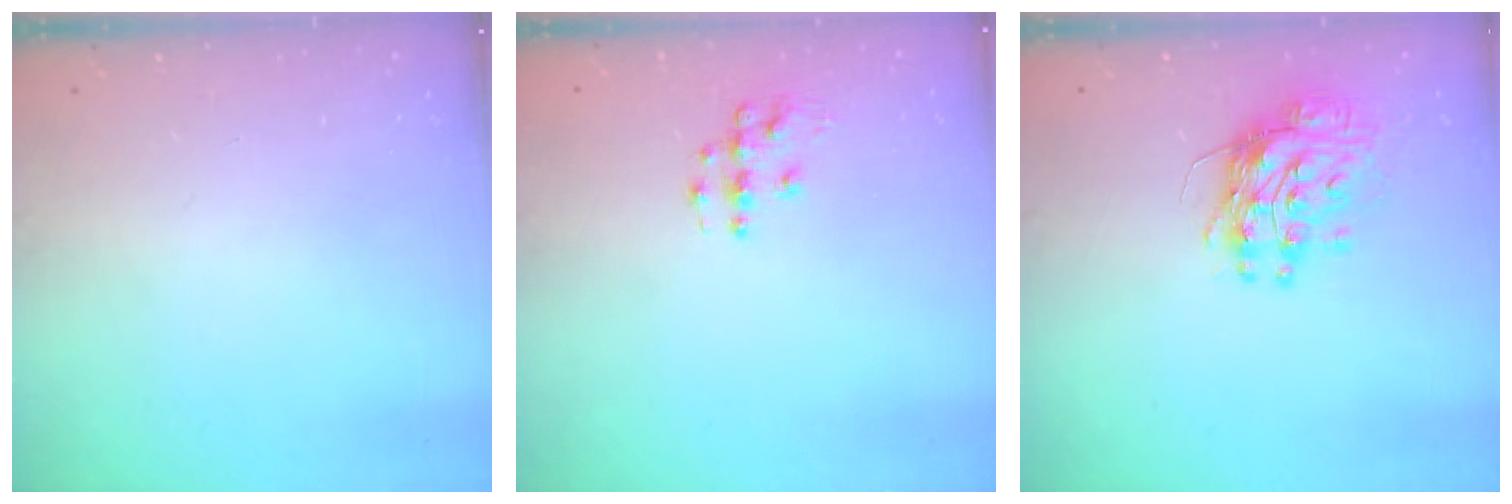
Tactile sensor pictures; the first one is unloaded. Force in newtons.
{"total": 5.9, "press": 5.9, "slide": 0.4}
{"total": 11.5, "press": 11.4, "slide": 1.3}